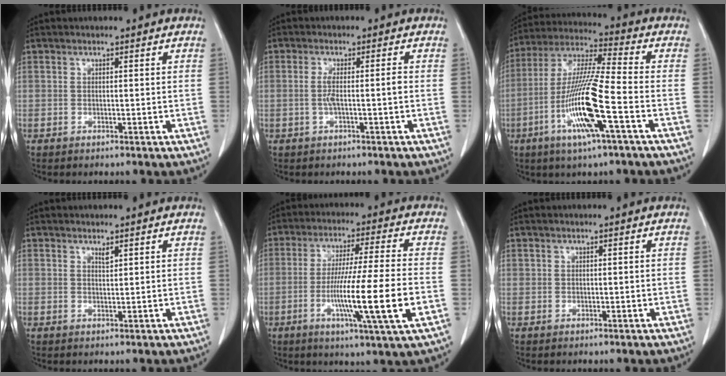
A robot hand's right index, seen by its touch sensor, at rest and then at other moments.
{"total": 2.8, "force": [-0.6, -0.1, 2.7], "torque": [-0.050, 0.001, -0.009]}
{"total": 14.6, "force": [-5.0, 0.2, 13.7], "torque": [-0.280, -0.010, -0.099]}
{"total": 1.0, "force": [0.8, 0.1, 0.6], "torque": [-0.012, -0.005, 0.015]}
{"total": 14.7, "force": [-3.7, -0.9, 14.2], "torque": [-0.255, -0.021, -0.066]}
{"total": 1.1, "force": [0.9, 0.5, 0.3], "torque": [-0.001, 0.002, 0.020]}